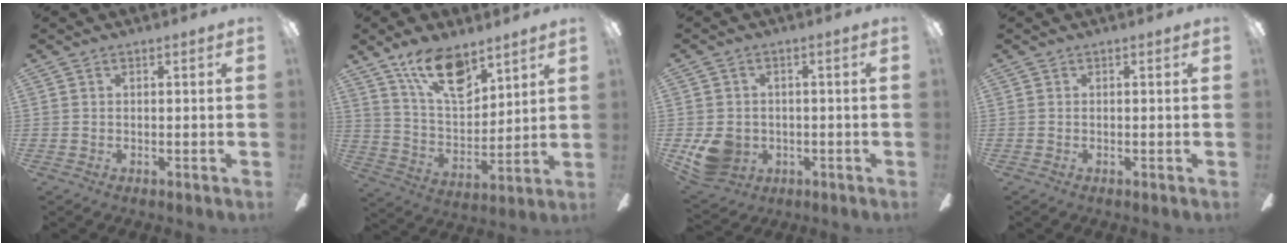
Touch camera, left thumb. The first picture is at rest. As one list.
[{"total": 15.4, "force": [10.6, 6.5, 9.1], "torque": [-0.162, -0.049, 0.189]}, {"total": 8.3, "force": [-1.8, 7.0, 4.0], "torque": [-0.087, 0.004, -0.031]}, {"total": 0.0}]